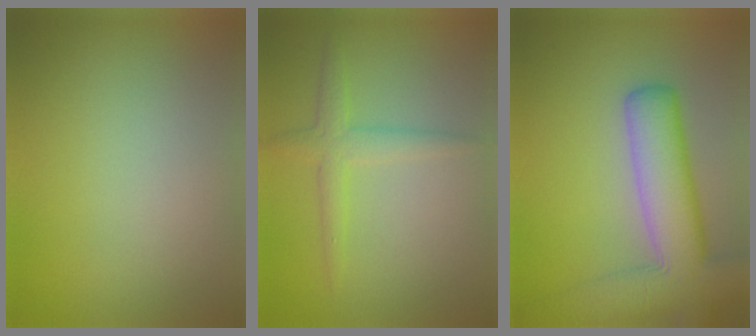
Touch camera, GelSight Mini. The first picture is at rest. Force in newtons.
{"total": 2.5, "press": 2.5, "slide": 0.1}
{"total": 9.6, "press": 9.6, "slide": 0.6}